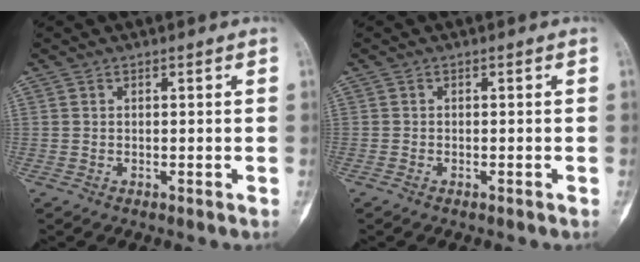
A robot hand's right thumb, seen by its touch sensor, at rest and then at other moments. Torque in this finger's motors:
{"motor_torque": [-0.30, -0.03, -0.11, -0.12, -0.08]}